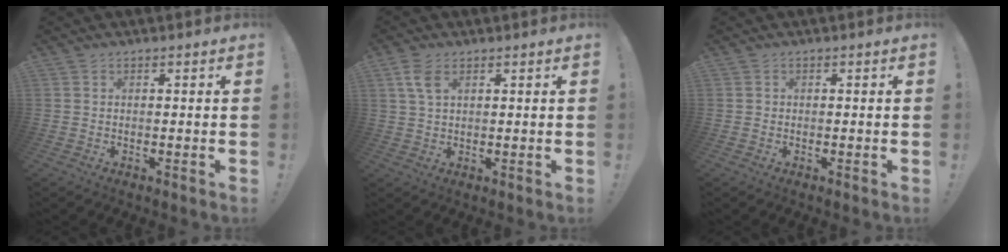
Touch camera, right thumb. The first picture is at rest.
{"total": 5.2, "force": [2.4, 2.8, 3.6], "torque": [-0.070, -0.002, 0.046]}
{"total": 0.6, "force": [-0.1, 0.6, 0.1], "torque": [-0.003, 0.003, -0.002]}